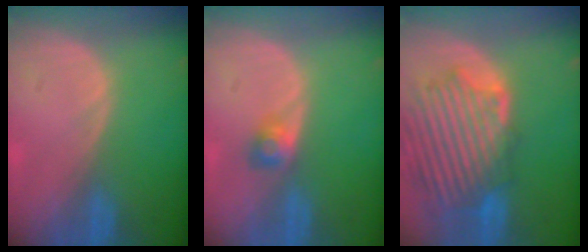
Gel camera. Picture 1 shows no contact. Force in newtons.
{"total": 2.5, "press": 2.4, "slide": 0.7}
{"total": 12.5, "press": 11.5, "slide": 5.0}